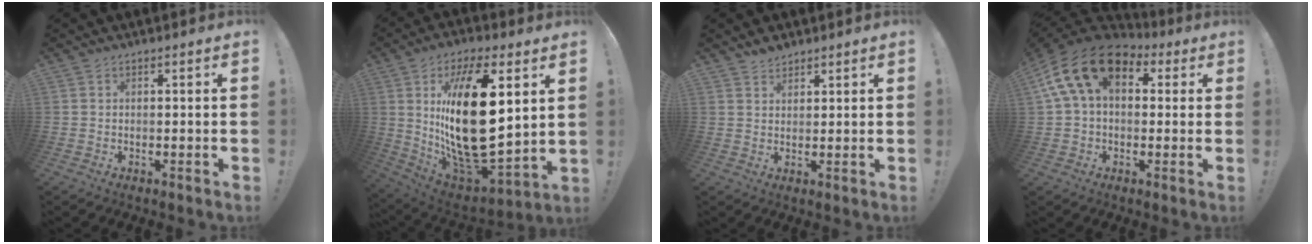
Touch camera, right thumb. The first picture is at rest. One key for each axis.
{"total": 28.3, "fx": 5.8, "fy": 12.8, "fz": 24.6, "tx": -0.453, "ty": -0.042, "tz": 0.103}
{"total": 2.9, "fx": 2.6, "fy": 1.2, "fz": 0.2, "tx": 0.001, "ty": -0.017, "tz": 0.048}
{"total": 17.1, "fx": 6.2, "fy": 10.5, "fz": 12.0, "tx": -0.228, "ty": -0.007, "tz": 0.112}